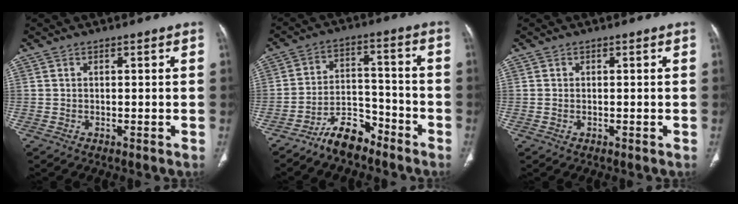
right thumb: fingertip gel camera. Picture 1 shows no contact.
{"total": 8.2, "force": [-6.7, 3.4, 3.1], "torque": [-0.042, 0.065, -0.125]}
{"total": 0.6, "force": [-0.1, 0.4, 0.4], "torque": [-0.014, 0.004, 0.001]}